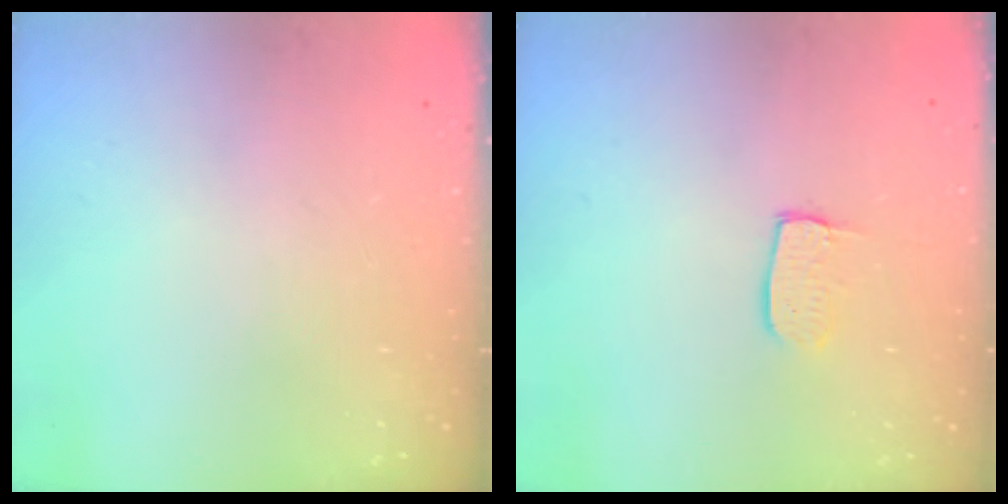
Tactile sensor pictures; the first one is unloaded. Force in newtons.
{"total": 6.2, "press": 6.2, "slide": 0.4}